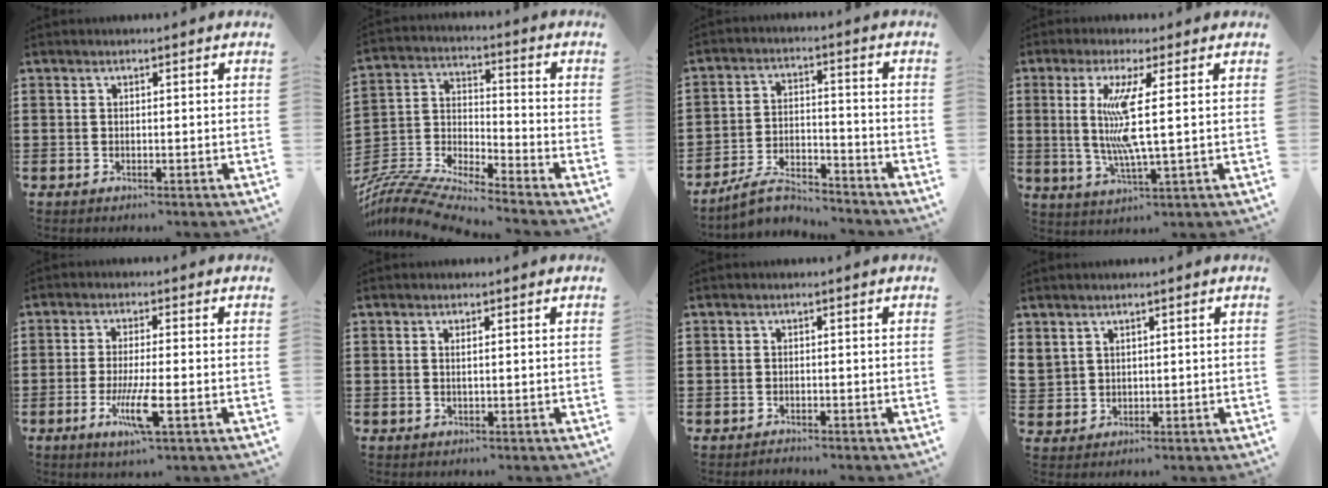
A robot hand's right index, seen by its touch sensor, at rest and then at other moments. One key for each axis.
{"total": 8.8, "fx": -8.4, "fy": 0.3, "fz": 2.5, "tx": -0.066, "ty": -0.004, "tz": -0.174}
{"total": 6.5, "fx": -6.0, "fy": 1.2, "fz": 2.1, "tx": -0.050, "ty": 0.006, "tz": -0.117}
{"total": 8.6, "fx": 1.5, "fy": 0.2, "fz": 8.4, "tx": -0.175, "ty": -0.014, "tz": 0.016}
{"total": 6.8, "fx": -2.5, "fy": 0.9, "fz": 6.3, "tx": -0.128, "ty": -0.020, "tz": -0.046}
{"total": 0.8, "fx": 0.1, "fy": -0.1, "fz": 0.7, "tx": -0.014, "ty": -0.003, "tz": 0.002}
{"total": 1.0, "fx": -1.0, "fy": 0.4, "fz": -0.1, "tx": 0.000, "ty": 0.003, "tz": -0.022}
{"total": 2.1, "fx": 1.7, "fy": 1.2, "fz": 0.1, "tx": -0.010, "ty": 0.006, "tz": 0.034}